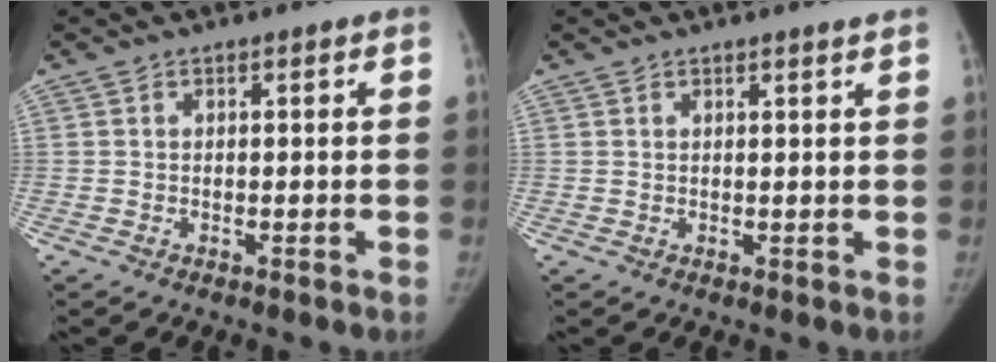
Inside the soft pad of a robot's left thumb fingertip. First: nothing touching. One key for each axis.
{"total": 1.1, "fx": 0.9, "fy": -0.3, "fz": 0.5, "tx": -0.006, "ty": -0.004, "tz": 0.014}